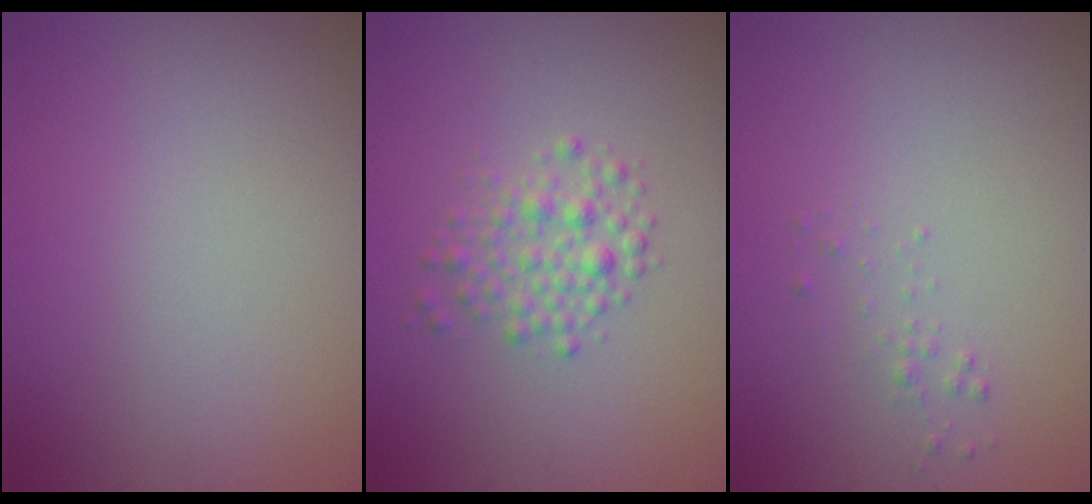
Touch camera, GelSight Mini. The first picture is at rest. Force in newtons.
{"total": 2.4, "press": 2.4, "slide": 0.1}
{"total": 0.6, "press": 0.6, "slide": 0.1}